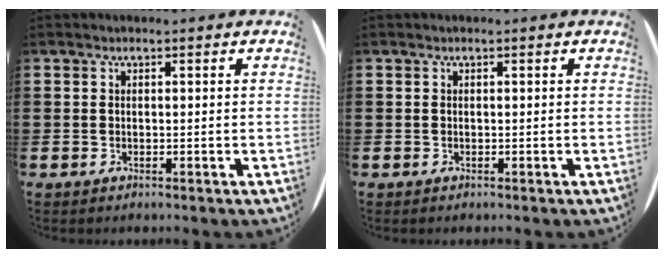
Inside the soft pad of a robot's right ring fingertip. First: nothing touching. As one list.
[{"total": 0.0}]